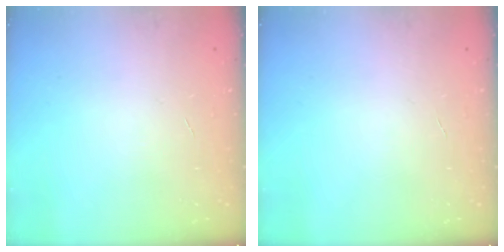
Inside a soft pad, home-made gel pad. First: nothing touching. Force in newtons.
{"total": 0.0}